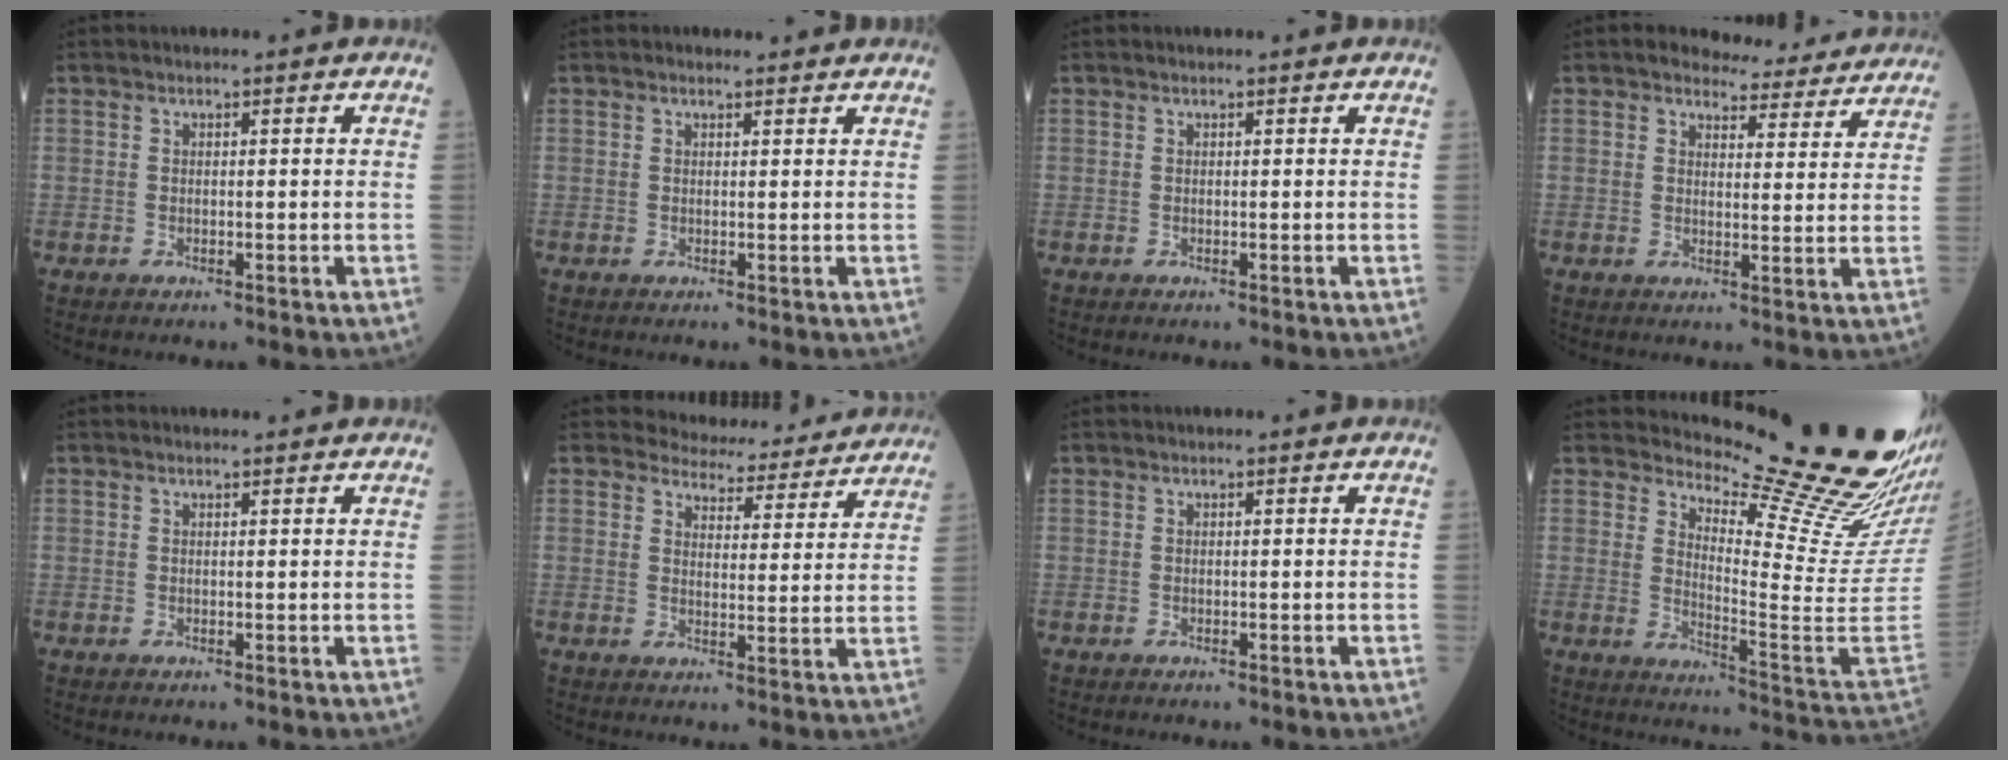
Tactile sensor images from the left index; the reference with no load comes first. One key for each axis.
{"total": 1.0, "fx": 1.0, "fy": 0.3, "fz": 0.2, "tx": -0.014, "ty": 0.004, "tz": 0.013}
{"total": 0.0}
{"total": 9.8, "fx": 9.3, "fy": 2.7, "fz": 1.3, "tx": 0.001, "ty": -0.009, "tz": 0.097}
{"total": 0.8, "fx": 0.8, "fy": 0.0, "fz": 0.1, "tx": -0.010, "ty": 0.001, "tz": 0.010}
{"total": 12.5, "fx": 12.1, "fy": 3.0, "fz": 1.3, "tx": 0.004, "ty": -0.013, "tz": 0.130}
{"total": 0.0}
{"total": 20.7, "fx": 18.7, "fy": -0.4, "fz": 8.8, "tx": -0.140, "ty": -0.138, "tz": 0.241}